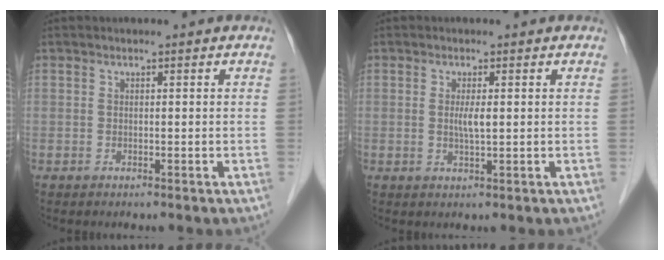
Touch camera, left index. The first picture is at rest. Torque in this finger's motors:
{"motor_torque": [0.38, 0.17, 0.06, 0.02]}